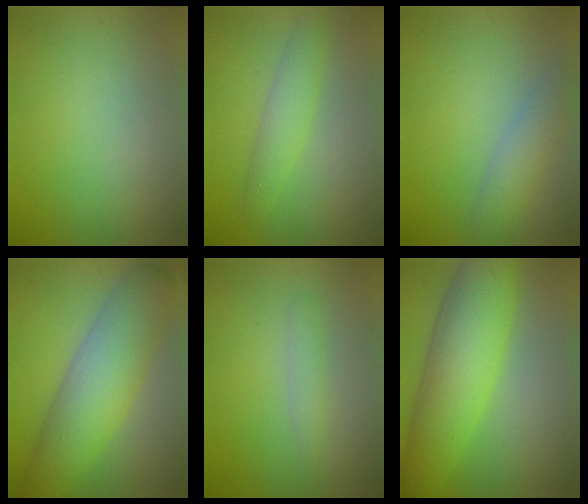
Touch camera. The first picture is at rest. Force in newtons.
{"total": 2.5, "press": 2.5, "slide": 0.1}
{"total": 3.0, "press": 3.0, "slide": 0.1}
{"total": 8.2, "press": 8.2, "slide": 0.1}
{"total": 1.3, "press": 1.3, "slide": 0.1}
{"total": 8.4, "press": 8.4, "slide": 0.2}